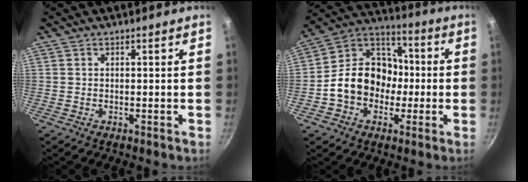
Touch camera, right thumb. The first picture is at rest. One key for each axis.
{"total": 15.8, "fx": -2.5, "fy": 12.8, "fz": 8.9, "tx": -0.104, "ty": 0.048, "tz": -0.060}